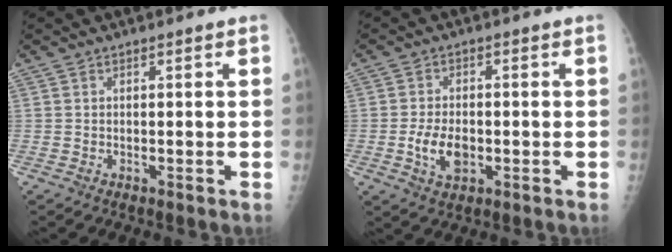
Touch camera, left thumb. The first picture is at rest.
{"total": 6.1, "force": [-1.4, 3.7, 4.6], "torque": [-0.080, 0.001, -0.023]}